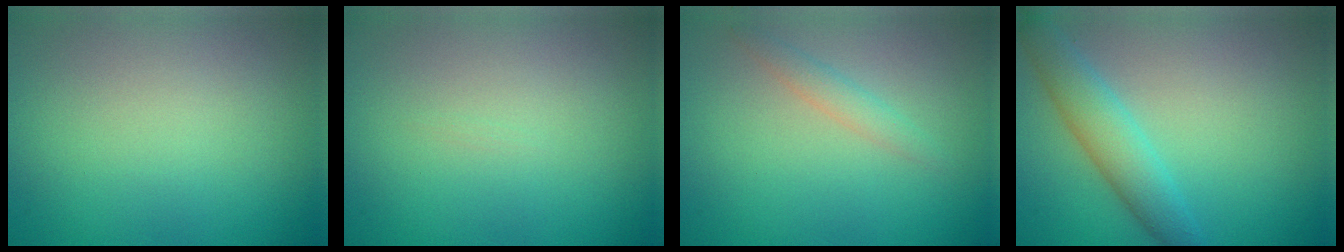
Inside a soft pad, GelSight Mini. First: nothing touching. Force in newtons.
{"total": 0.0}
{"total": 1.3, "press": 1.3, "slide": 0.1}
{"total": 3.6, "press": 3.6, "slide": 0.0}